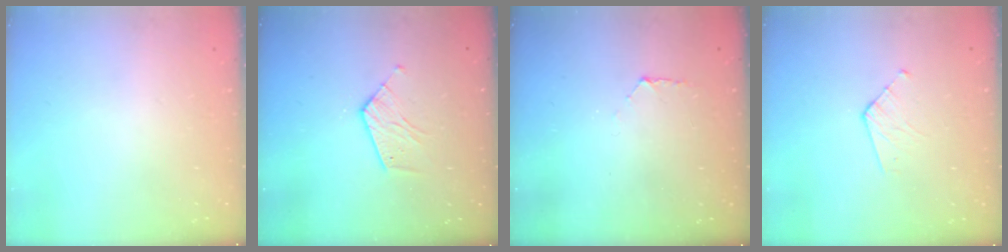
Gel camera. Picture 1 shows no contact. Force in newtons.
{"total": 7.3, "press": 7.3, "slide": 0.3}
{"total": 5.1, "press": 5.0, "slide": 0.5}
{"total": 3.4, "press": 3.4, "slide": 0.3}